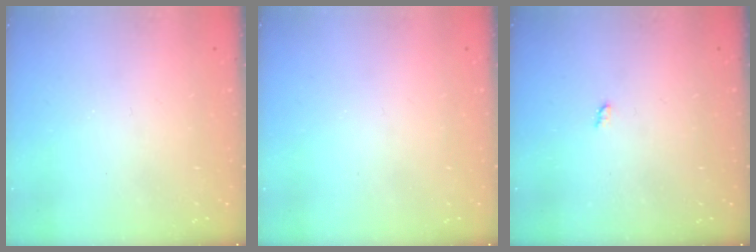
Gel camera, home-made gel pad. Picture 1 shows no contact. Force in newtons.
{"total": 0.0}
{"total": 1.2, "press": 1.2, "slide": 0.2}